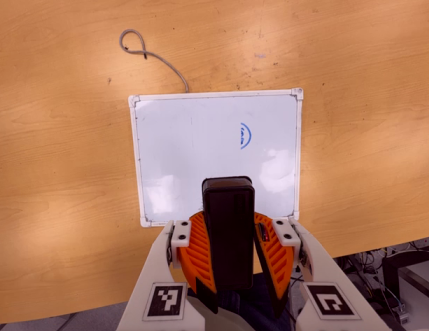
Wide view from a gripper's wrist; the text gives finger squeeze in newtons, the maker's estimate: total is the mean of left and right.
{"total": 10.1, "left": 9.8, "right": 10.4}